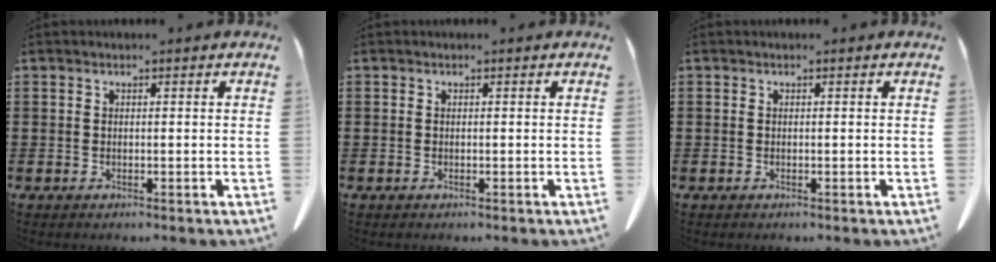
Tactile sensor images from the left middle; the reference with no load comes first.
{"total": 0.0}
{"total": 0.0}